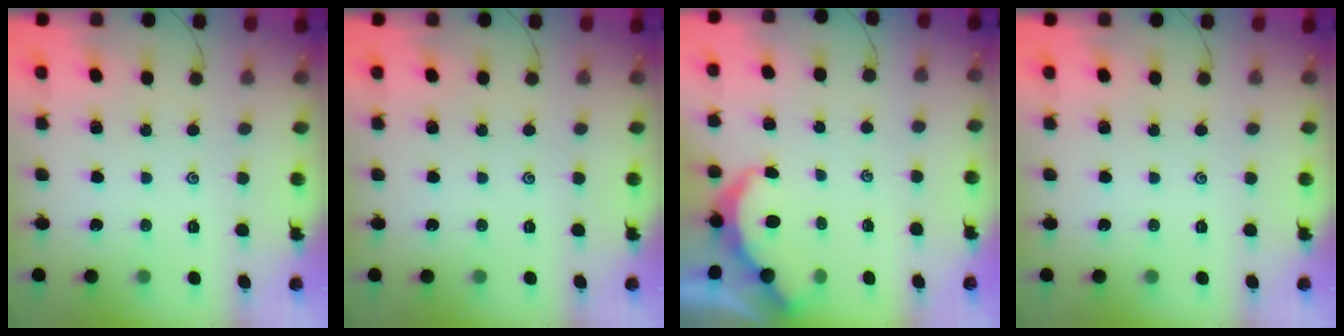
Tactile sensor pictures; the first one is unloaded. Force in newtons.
{"total": 0.0}
{"total": 3.2, "press": 3.2, "slide": 0.4}
{"total": 0.0}